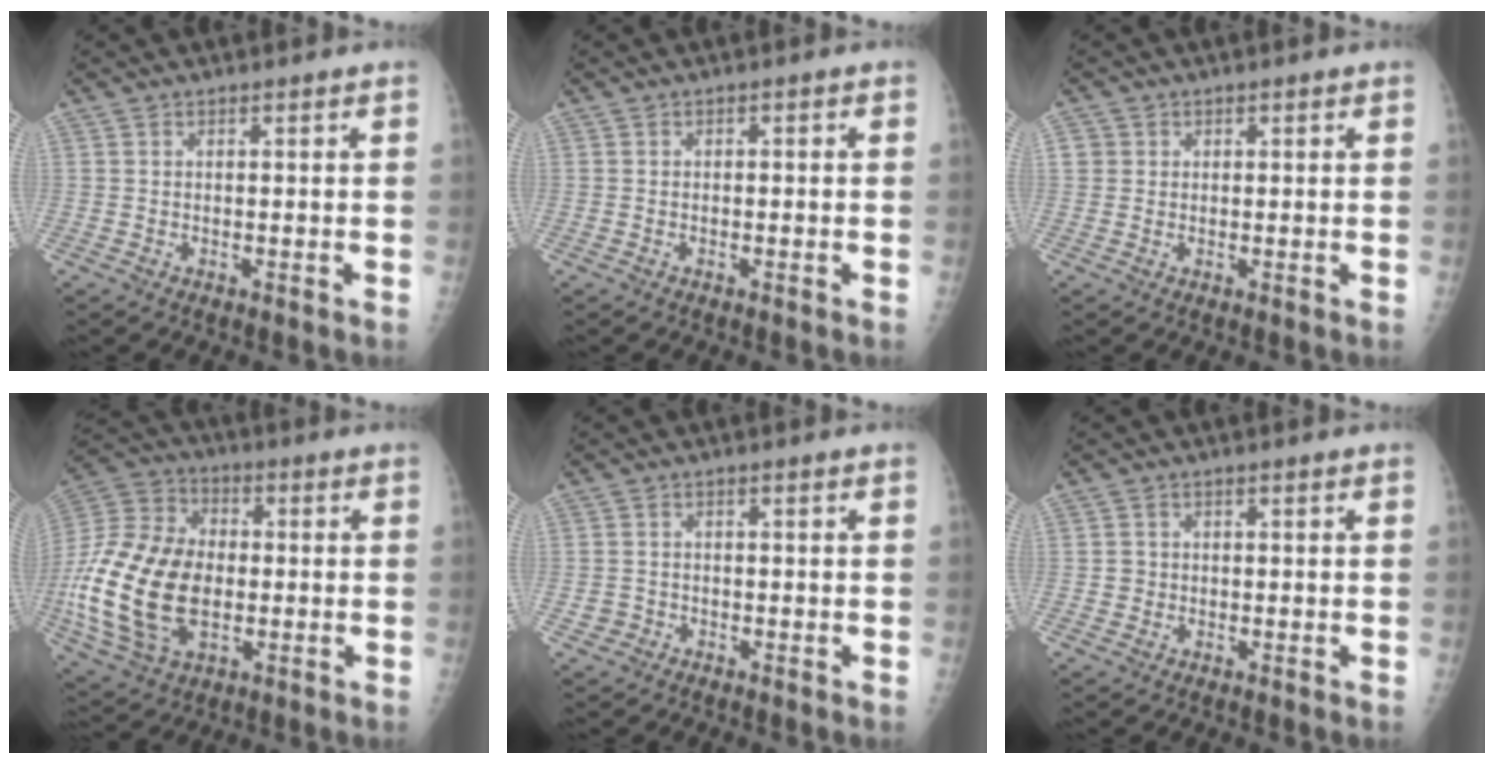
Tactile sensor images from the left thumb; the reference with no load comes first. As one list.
[{"total": 0.0}, {"total": 1.9, "force": [0.3, 1.9, 0.0], "torque": [0.011, 0.000, 0.004]}, {"total": 23.8, "force": [-3.1, 15.3, 17.9], "torque": [-0.374, 0.003, -0.048]}, {"total": 2.1, "force": [-1.2, 1.7, -0.1], "torque": [0.003, 0.009, -0.023]}, {"total": 1.7, "force": [-0.5, 1.7, 0.0], "torque": [0.009, 0.006, -0.008]}]